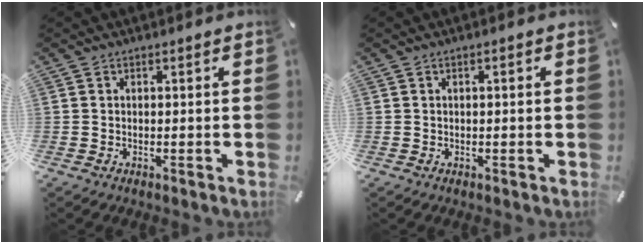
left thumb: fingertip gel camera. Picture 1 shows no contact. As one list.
[{"total": 0.7, "force": [-0.1, 0.2, 0.6], "torque": [-0.011, 0.000, -0.002]}]